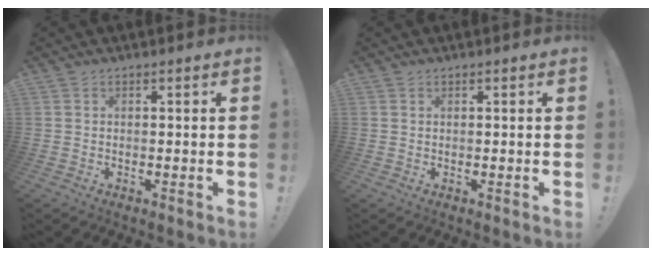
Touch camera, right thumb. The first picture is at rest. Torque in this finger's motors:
{"motor_torque": [-0.05, 0.08, 0.22, -0.16, -0.09]}